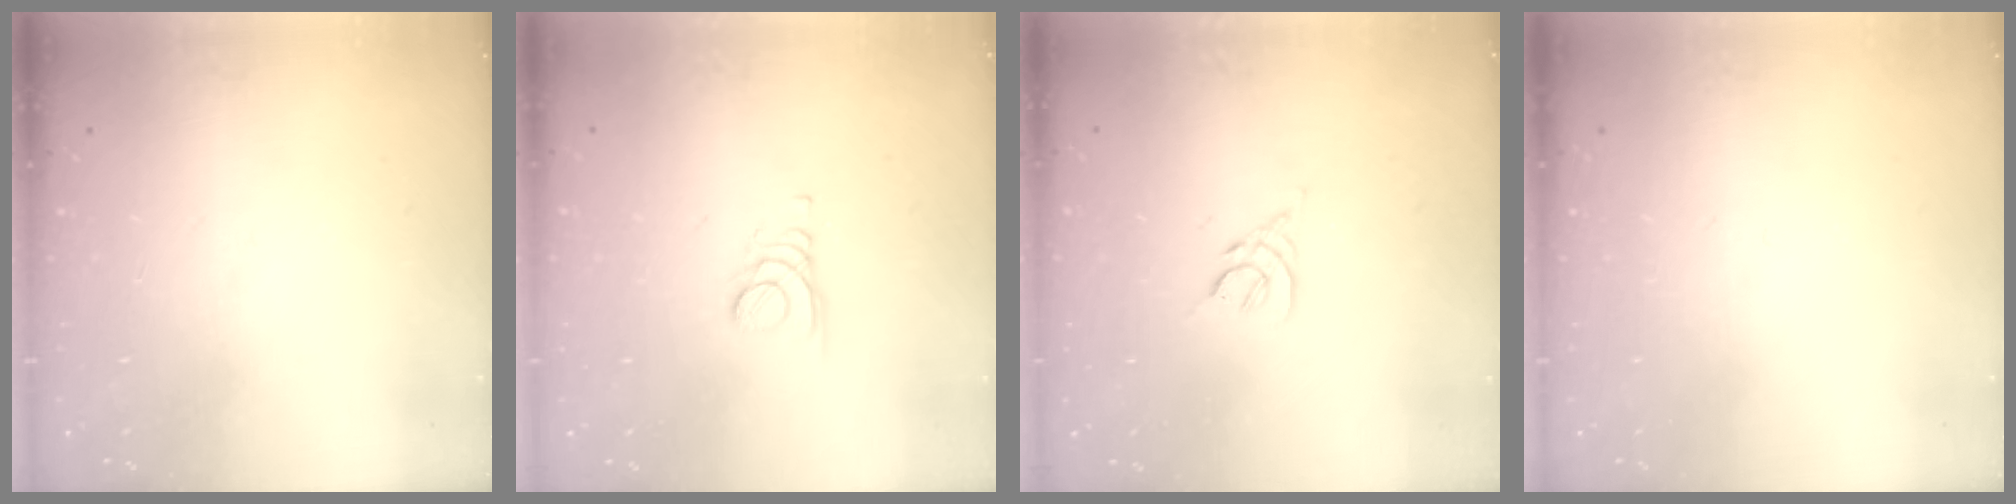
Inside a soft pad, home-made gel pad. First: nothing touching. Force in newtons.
{"total": 1.6, "press": 1.6, "slide": 0.2}
{"total": 2.5, "press": 2.4, "slide": 0.7}
{"total": 0.0}